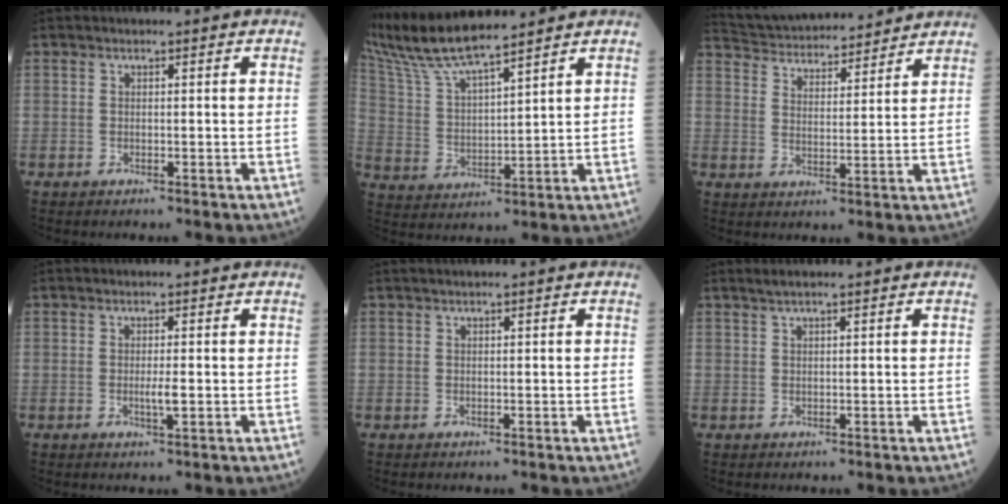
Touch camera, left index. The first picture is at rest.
{"total": 11.4, "force": [10.3, -0.1, 4.9], "torque": [-0.114, 0.016, 0.204]}
{"total": 15.8, "force": [15.0, 2.4, 4.2], "torque": [-0.077, 0.029, 0.231]}
{"total": 1.7, "force": [-0.2, 0.0, 1.6], "torque": [-0.032, -0.006, -0.004]}
{"total": 0.6, "force": [0.4, -0.1, 0.5], "torque": [-0.013, 0.009, 0.014]}
{"total": 1.5, "force": [1.2, -0.2, 0.9], "torque": [-0.018, 0.011, 0.024]}